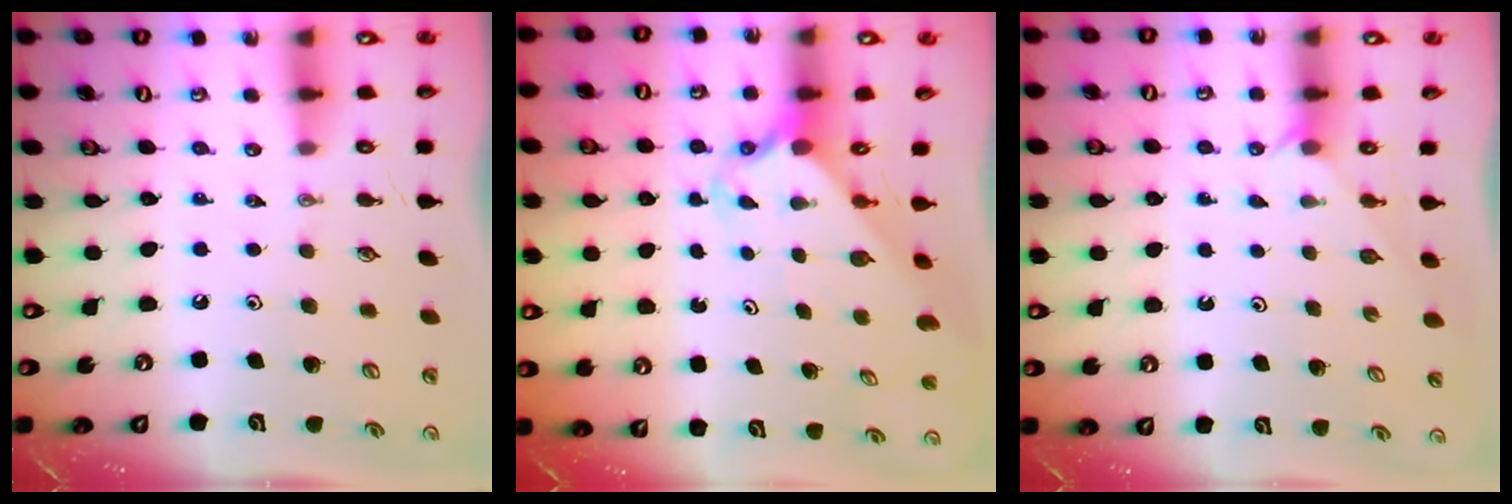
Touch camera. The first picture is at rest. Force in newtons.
{"total": 2.1, "press": 2.1, "slide": 0.1}
{"total": 1.5, "press": 1.5, "slide": 0.3}